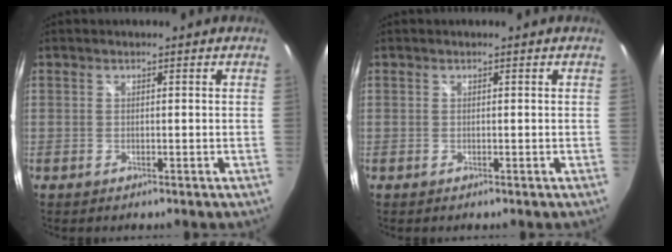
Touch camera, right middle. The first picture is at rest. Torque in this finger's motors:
{"motor_torque": [0.01, -0.14, 0.00, 0.01]}